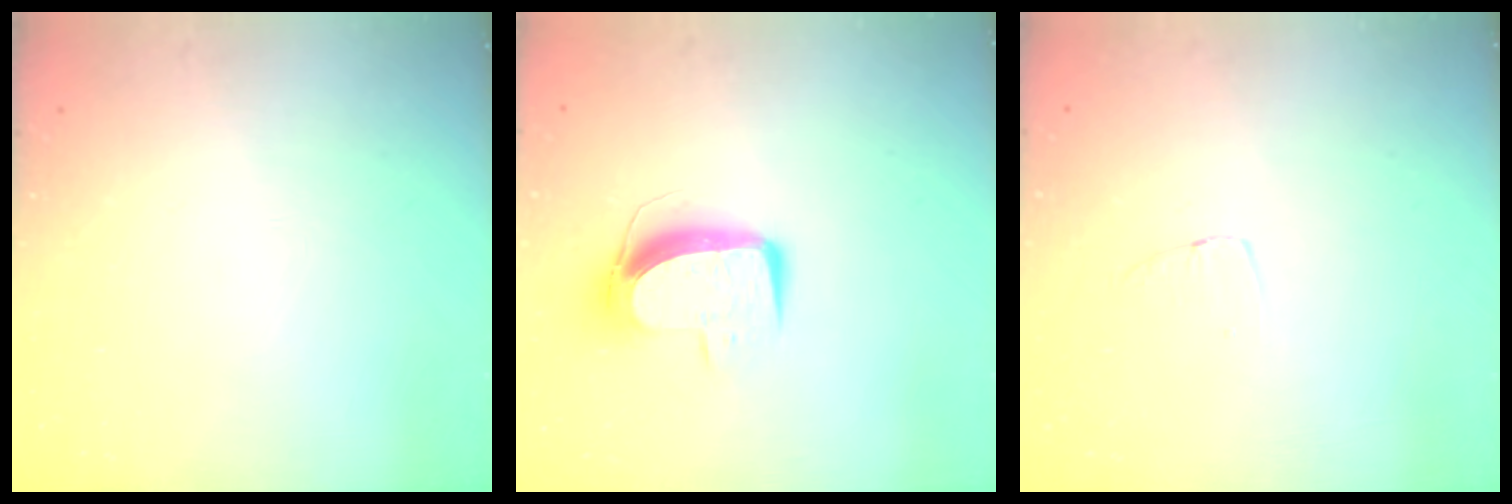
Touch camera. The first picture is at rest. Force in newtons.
{"total": 10.0, "press": 9.9, "slide": 0.8}
{"total": 2.9, "press": 2.9, "slide": 0.1}